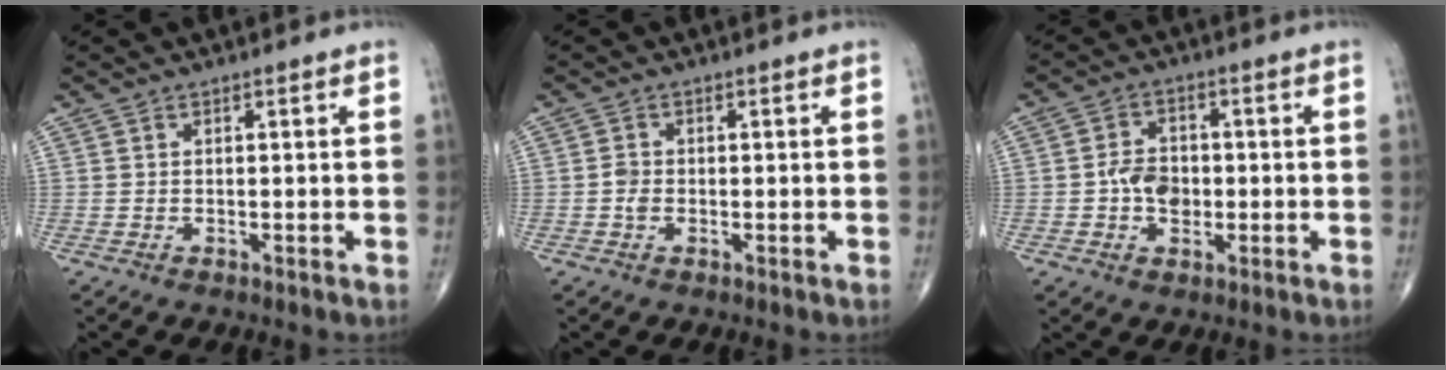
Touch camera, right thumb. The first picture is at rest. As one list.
[{"total": 1.6, "force": [-0.4, 1.2, 1.0], "torque": [-0.013, 0.002, -0.011]}, {"total": 6.0, "force": [-0.9, 4.4, 4.0], "torque": [-0.049, 0.012, -0.018]}]